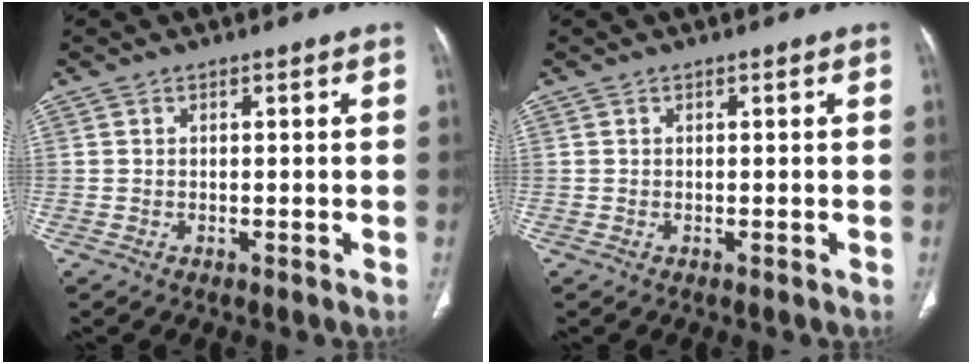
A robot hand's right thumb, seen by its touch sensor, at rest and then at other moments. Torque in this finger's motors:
{"motor_torque": [0.02, 0.02, 0.00, 0.00, 0.00]}